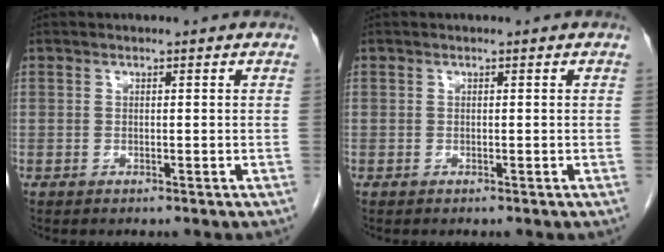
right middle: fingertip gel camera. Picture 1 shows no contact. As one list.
[{"total": 0.0}]